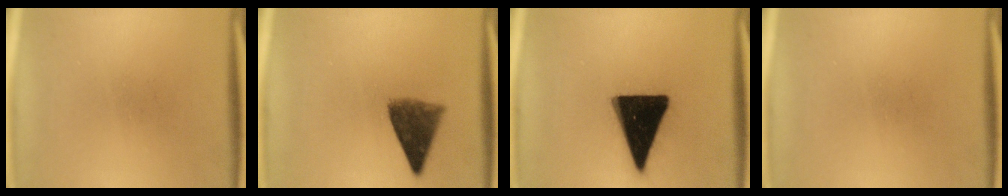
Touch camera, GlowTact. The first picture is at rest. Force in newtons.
{"total": 7.1}
{"total": 19.8}
{"total": 0.0}